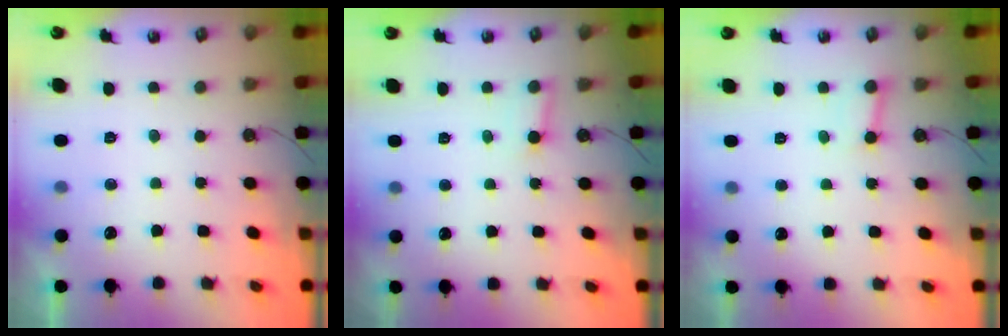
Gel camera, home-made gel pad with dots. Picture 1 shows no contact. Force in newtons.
{"total": 3.5, "press": 3.5, "slide": 0.4}
{"total": 3.8, "press": 3.7, "slide": 0.5}